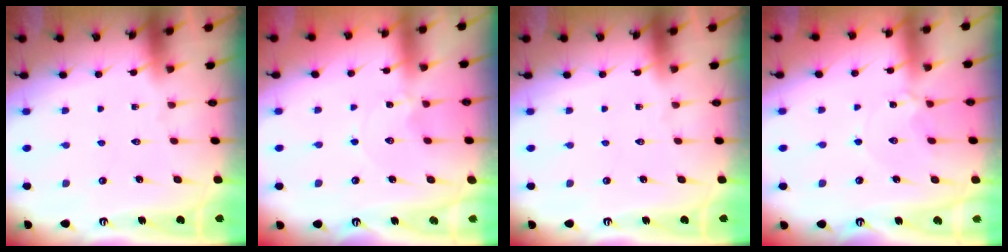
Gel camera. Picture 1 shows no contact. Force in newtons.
{"total": 0.5, "press": 0.5, "slide": 0.1}
{"total": 0.0}
{"total": 2.3, "press": 2.3, "slide": 0.3}